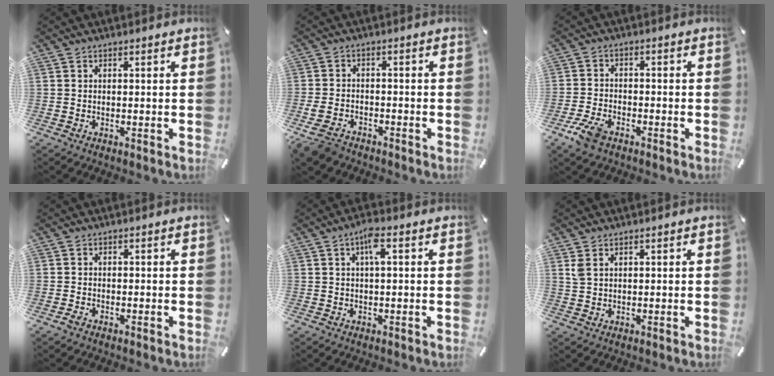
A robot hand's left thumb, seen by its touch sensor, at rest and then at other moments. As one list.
[{"total": 5.6, "force": [-4.3, 2.9, 1.9], "torque": [-0.053, 0.010, -0.084]}, {"total": 5.9, "force": [-3.7, 3.1, 3.4], "torque": [-0.084, 0.009, -0.070]}, {"total": 0.8, "force": [-0.6, 0.3, 0.4], "torque": [-0.008, -0.001, -0.011]}, {"total": 4.5, "force": [1.3, 1.1, 4.2], "torque": [-0.084, 0.007, 0.019]}, {"total": 2.1, "force": [1.2, 1.3, 1.1], "torque": [-0.025, 0.001, 0.023]}]